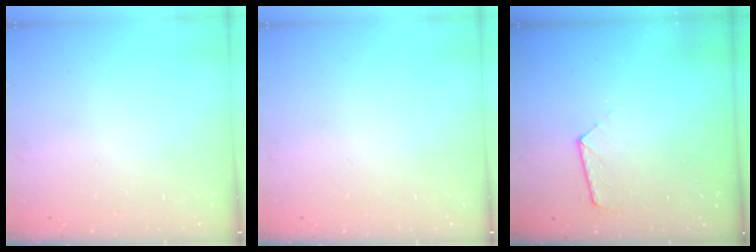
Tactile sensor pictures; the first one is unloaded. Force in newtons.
{"total": 0.0}
{"total": 7.3, "press": 7.3, "slide": 0.7}